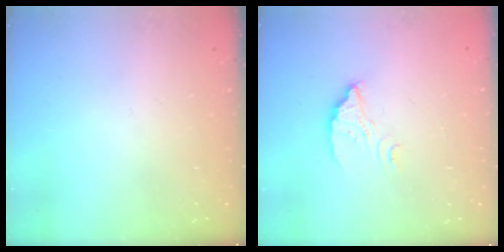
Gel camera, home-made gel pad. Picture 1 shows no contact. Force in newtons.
{"total": 3.4, "press": 3.4, "slide": 0.1}